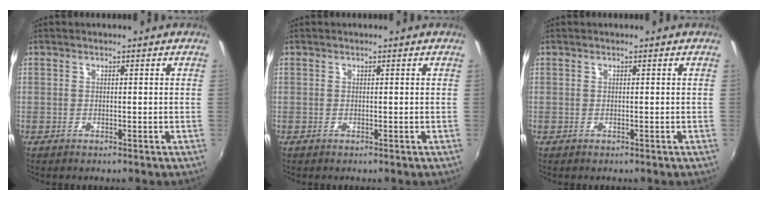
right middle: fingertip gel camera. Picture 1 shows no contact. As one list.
[{"total": 0.0}, {"total": 0.0}]